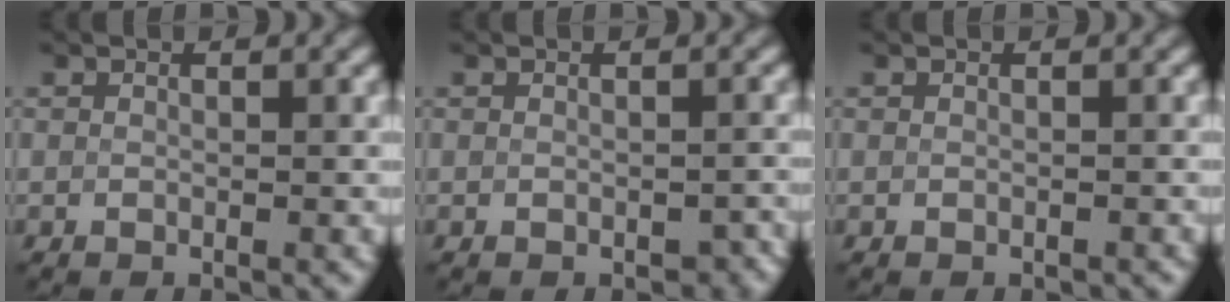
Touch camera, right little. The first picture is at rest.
{"total": 1.8, "force": [-1.0, 1.2, 0.9], "torque": [-0.004, 0.000, -0.007]}
{"total": 0.0}